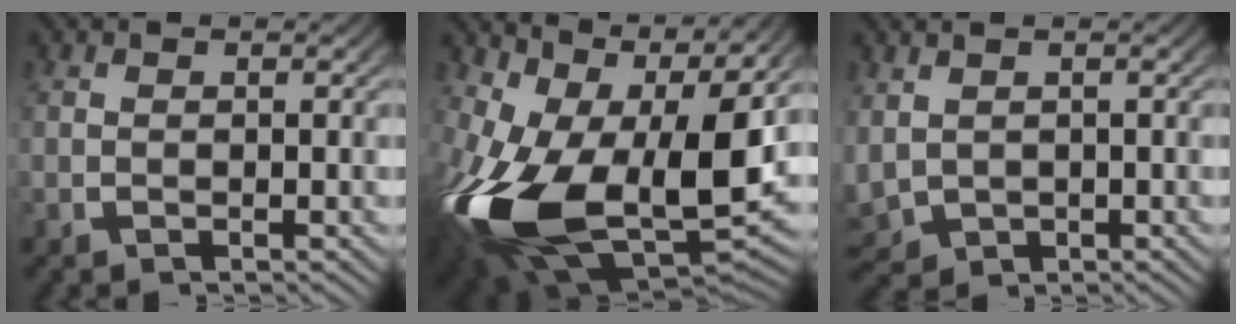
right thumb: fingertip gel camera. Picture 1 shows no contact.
{"total": 18.3, "force": [-1.3, 11.1, 14.5], "torque": [-0.325, -0.074, 0.012]}
{"total": 4.7, "force": [-0.5, 4.0, 2.4], "torque": [-0.074, -0.028, 0.011]}